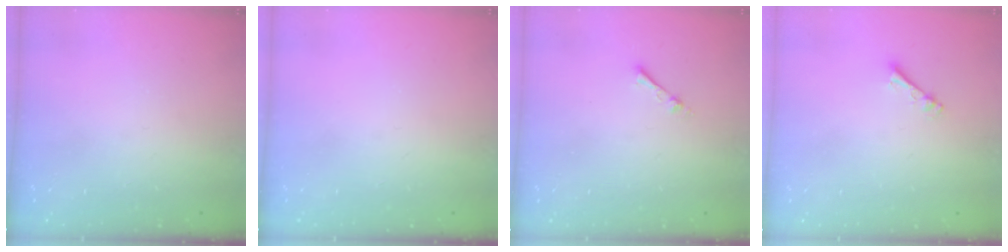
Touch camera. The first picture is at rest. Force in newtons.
{"total": 0.0}
{"total": 1.9, "press": 1.9, "slide": 0.3}
{"total": 2.7, "press": 2.7, "slide": 0.4}